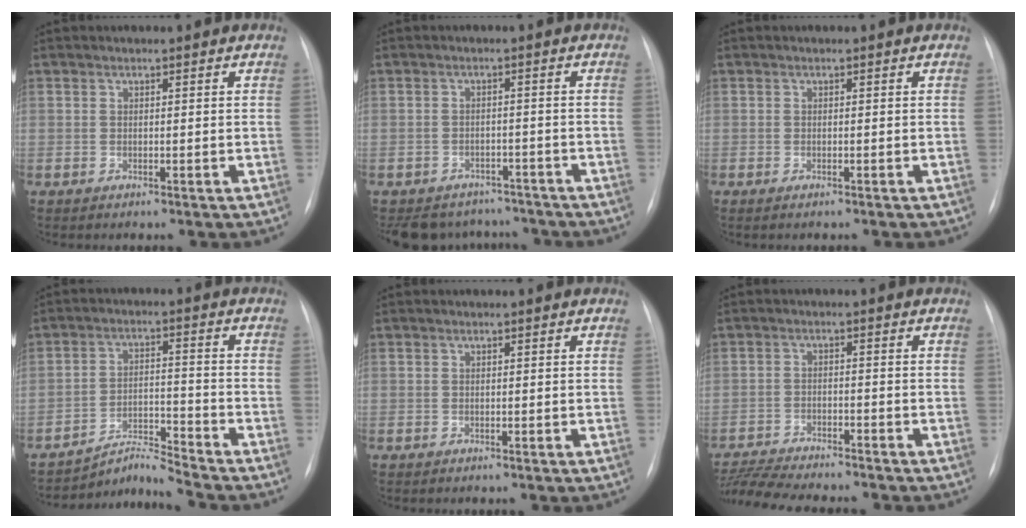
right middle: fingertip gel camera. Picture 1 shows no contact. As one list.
[{"total": 10.0, "force": [-9.0, 4.3, 1.2], "torque": [-0.016, 0.014, -0.112]}, {"total": 1.2, "force": [-0.9, 0.2, 0.7], "torque": [-0.013, -0.002, -0.010]}, {"total": 5.8, "force": [-5.5, -1.8, -0.7], "torque": [-0.004, 0.002, -0.092]}, {"total": 0.0}, {"total": 12.5, "force": [-11.5, 1.2, 4.8], "torque": [-0.082, -0.002, -0.179]}]